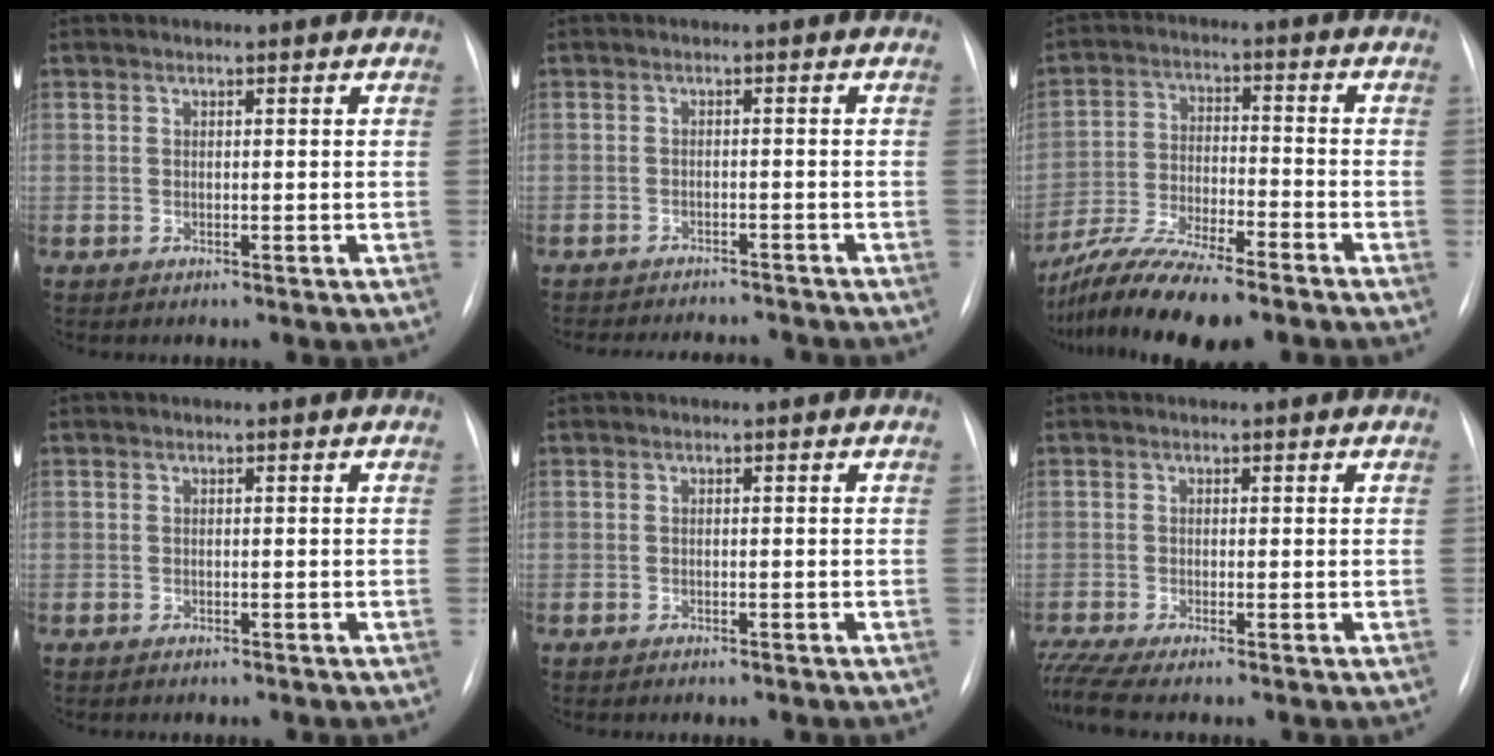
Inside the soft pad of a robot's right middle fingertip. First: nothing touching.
{"total": 10.0, "force": [-9.4, 2.1, 2.7], "torque": [-0.041, 0.005, -0.115]}
{"total": 12.8, "force": [-10.6, 1.3, 7.1], "torque": [-0.132, -0.014, -0.185]}
{"total": 0.8, "force": [-0.7, 0.2, 0.4], "torque": [-0.012, -0.002, -0.009]}
{"total": 1.0, "force": [-0.8, 0.3, 0.5], "torque": [-0.013, -0.002, -0.010]}
{"total": 3.7, "force": [-2.9, -0.1, 2.3], "torque": [-0.059, -0.006, -0.059]}